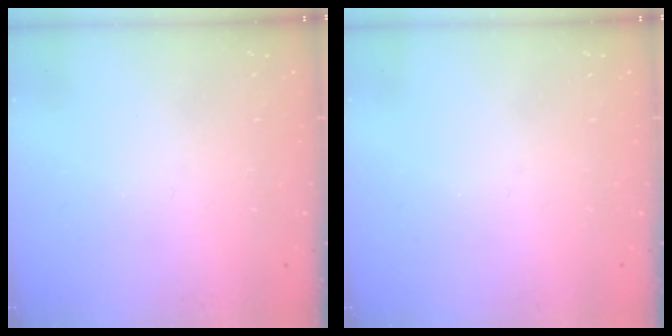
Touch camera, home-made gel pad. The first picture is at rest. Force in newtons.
{"total": 0.0}